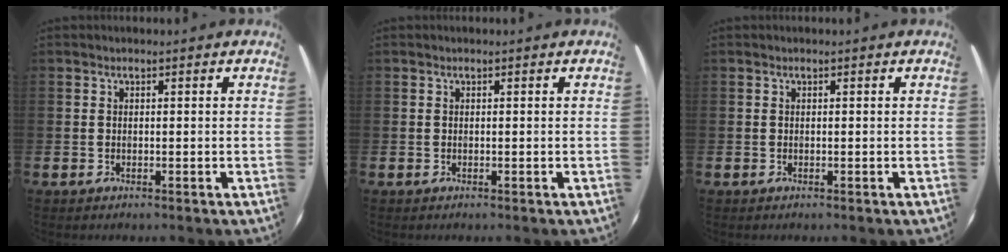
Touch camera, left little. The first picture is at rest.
{"total": 0.0}
{"total": 0.0}